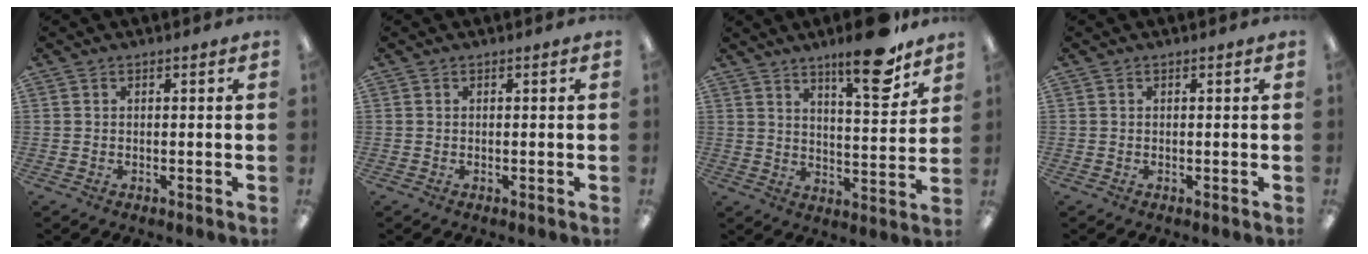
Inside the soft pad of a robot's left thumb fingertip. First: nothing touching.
{"total": 0.0}
{"total": 14.0, "force": [10.2, 3.3, 9.1], "torque": [-0.120, -0.067, 0.162]}
{"total": 0.0}